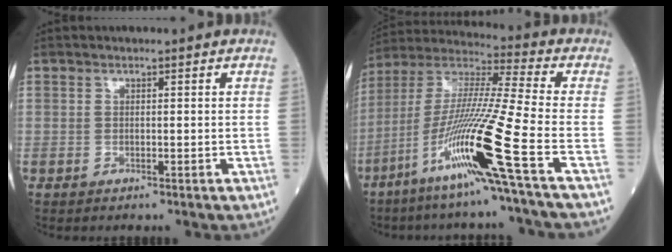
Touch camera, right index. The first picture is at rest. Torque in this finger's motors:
{"motor_torque": [2.14, 0.00, 1.05, 0.21]}